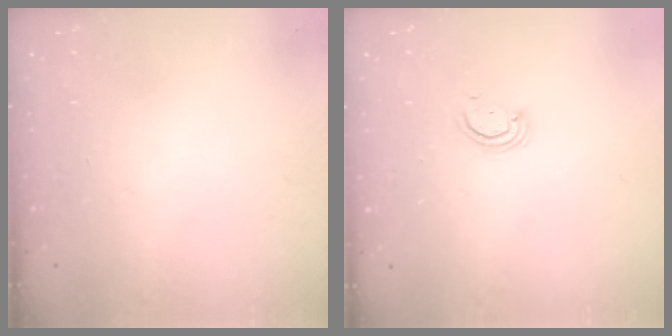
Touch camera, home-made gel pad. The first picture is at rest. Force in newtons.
{"total": 3.7, "press": 3.7, "slide": 0.3}